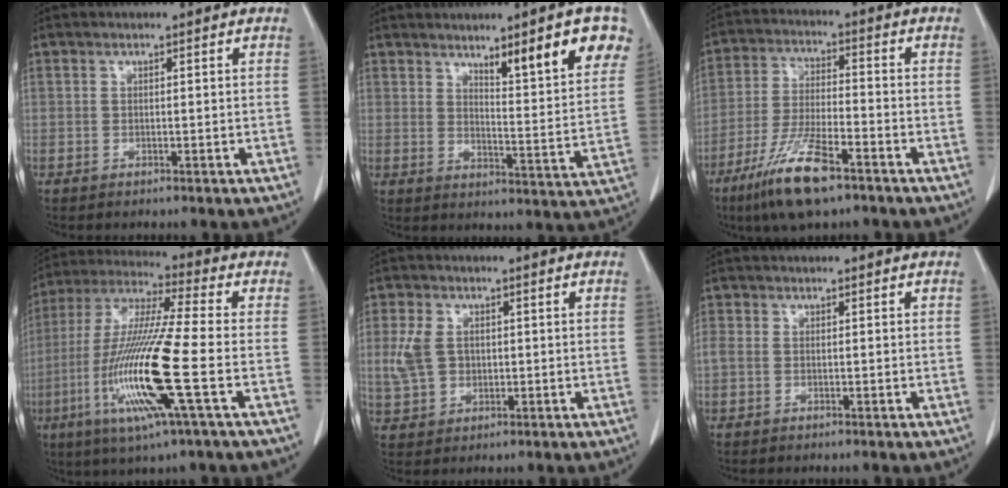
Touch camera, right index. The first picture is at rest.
{"total": 12.5, "force": [7.2, 1.4, 10.2], "torque": [-0.130, -0.004, 0.100]}
{"total": 11.6, "force": [-7.4, 2.0, 8.7], "torque": [-0.179, -0.026, -0.135]}
{"total": 17.6, "force": [-5.0, 0.1, 16.9], "torque": [-0.354, -0.019, -0.102]}
{"total": 5.3, "force": [0.3, 3.8, 3.6], "torque": [-0.096, 0.011, 0.011]}
{"total": 1.5, "force": [-0.1, 0.9, 1.1], "torque": [-0.037, 0.010, -0.001]}